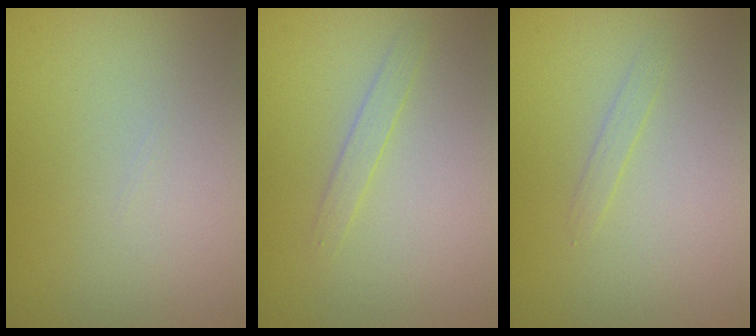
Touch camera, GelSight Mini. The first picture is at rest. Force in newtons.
{"total": 1.2, "press": 1.2, "slide": 0.1}
{"total": 0.8, "press": 0.8, "slide": 0.1}